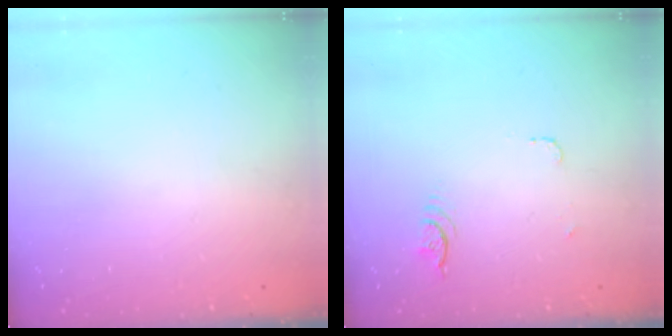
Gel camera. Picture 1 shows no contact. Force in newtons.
{"total": 4.4, "press": 4.1, "slide": 1.6}